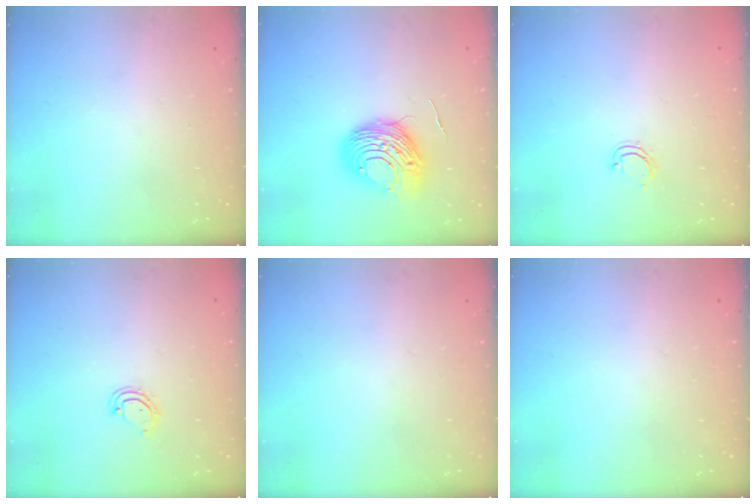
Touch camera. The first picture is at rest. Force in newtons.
{"total": 11.2, "press": 11.2, "slide": 1.2}
{"total": 3.7, "press": 3.7, "slide": 0.3}
{"total": 5.2, "press": 5.2, "slide": 0.2}
{"total": 0.0}
{"total": 0.0}